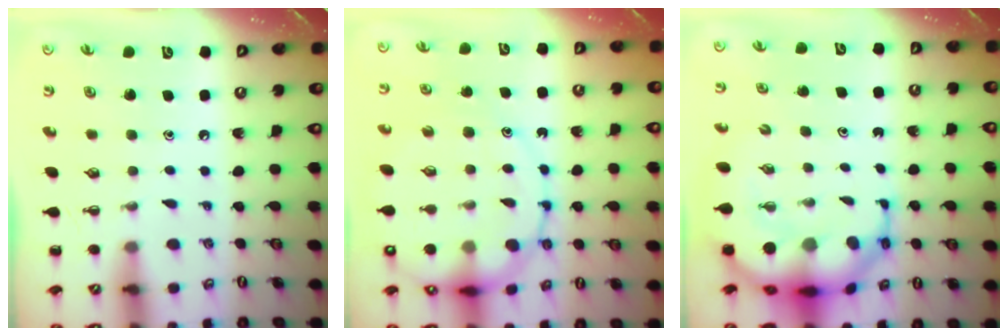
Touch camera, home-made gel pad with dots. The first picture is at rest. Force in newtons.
{"total": 17.0, "press": 16.8, "slide": 2.4}
{"total": 10.7, "press": 10.3, "slide": 3.0}